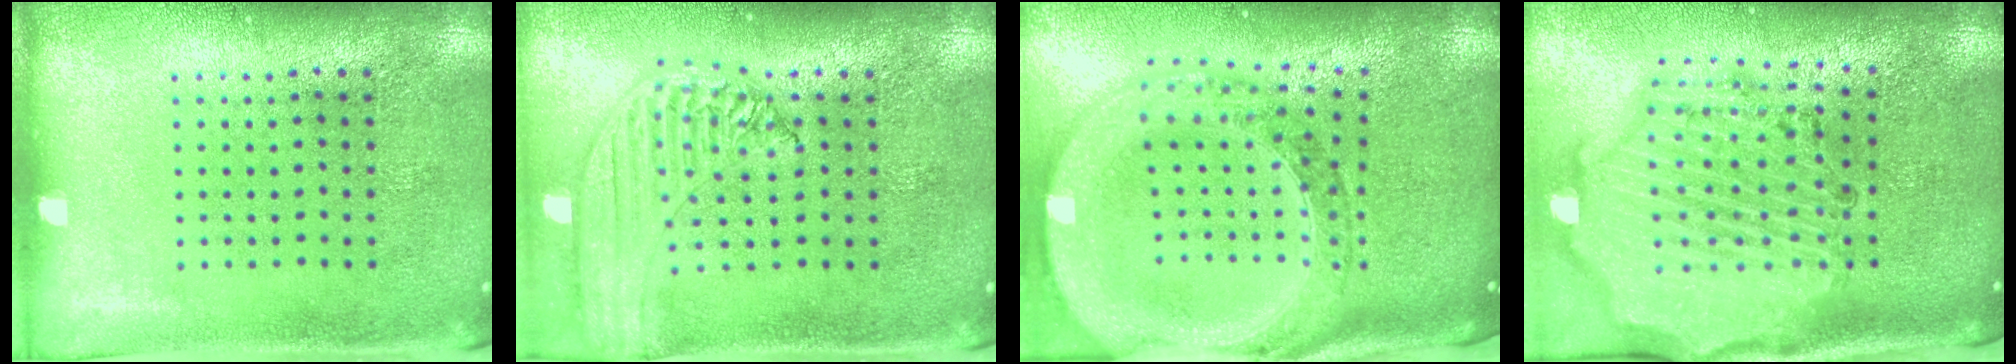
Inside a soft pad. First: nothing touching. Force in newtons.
{"total": 1.7, "press": 1.6, "slide": 0.5}
{"total": 3.0, "press": 2.5, "slide": 1.6}
{"total": 2.7, "press": 2.4, "slide": 1.1}